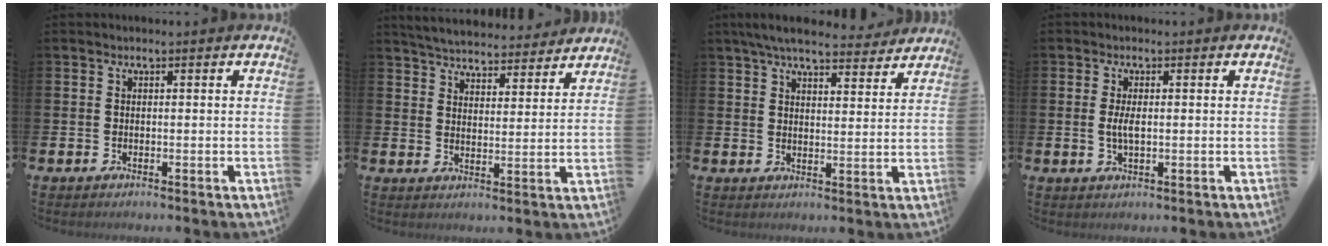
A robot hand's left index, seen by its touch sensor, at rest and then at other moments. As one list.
[{"total": 5.3, "force": [5.2, 0.8, 0.3], "torque": [-0.023, -0.039, 0.091]}, {"total": 6.5, "force": [6.0, 1.3, 2.2], "torque": [-0.049, -0.028, 0.105]}, {"total": 2.6, "force": [0.1, 1.0, 2.4], "torque": [-0.042, 0.001, -0.001]}]